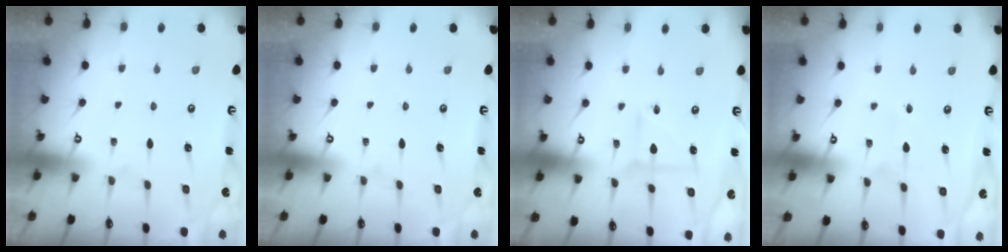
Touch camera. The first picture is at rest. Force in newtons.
{"total": 0.0}
{"total": 3.9, "press": 3.6, "slide": 1.3}
{"total": 2.5, "press": 2.5, "slide": 0.3}